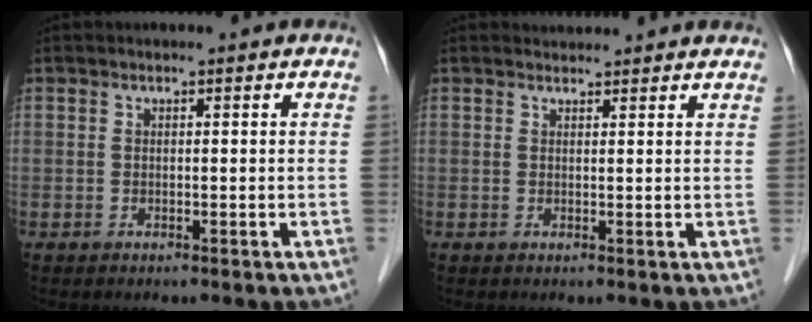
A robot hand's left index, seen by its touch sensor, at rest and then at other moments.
{"total": 2.4, "force": [2.4, 0.4, -0.1], "torque": [-0.010, 0.012, 0.029]}